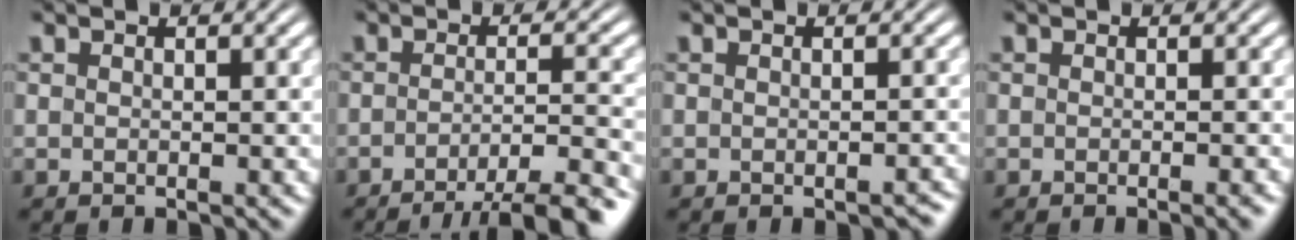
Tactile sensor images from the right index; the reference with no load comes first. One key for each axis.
{"total": 7.3, "fx": -5.9, "fy": 1.5, "fz": 4.1, "tx": -0.050, "ty": -0.019, "tz": -0.086}
{"total": 1.3, "fx": -1.2, "fy": 0.2, "fz": 0.4, "tx": -0.008, "ty": 0.001, "tz": -0.016}
{"total": 0.9, "fx": -0.7, "fy": -0.1, "fz": 0.5, "tx": -0.007, "ty": 0.005, "tz": -0.014}